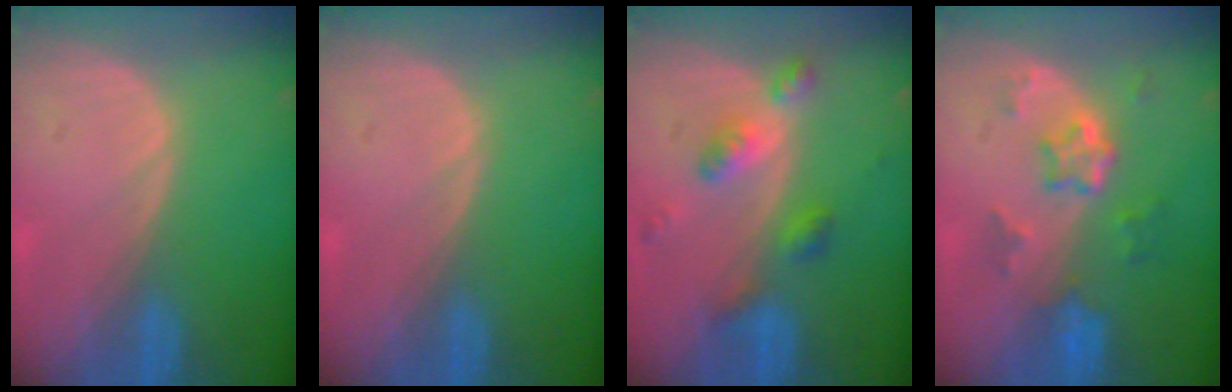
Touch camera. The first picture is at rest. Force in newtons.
{"total": 0.0}
{"total": 6.0, "press": 5.3, "slide": 2.9}
{"total": 5.9, "press": 5.3, "slide": 2.6}